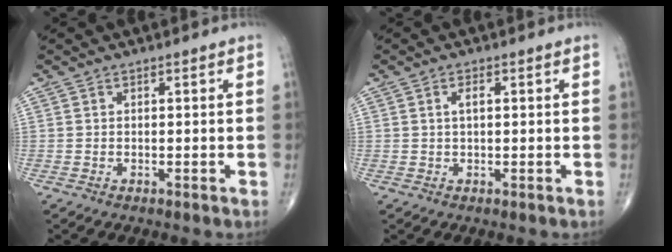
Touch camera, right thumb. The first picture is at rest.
{"total": 1.6, "force": [0.3, 0.7, 1.5], "torque": [-0.026, 0.003, 0.005]}